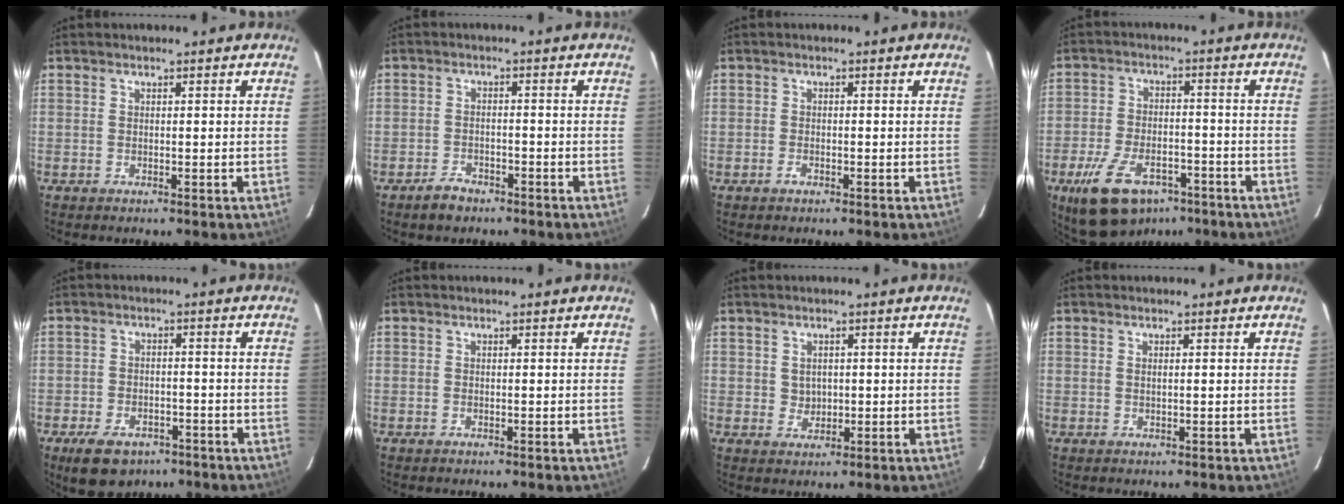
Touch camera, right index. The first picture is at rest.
{"total": 3.7, "force": [-2.8, 2.1, 1.3], "torque": [-0.032, 0.009, -0.044]}
{"total": 1.1, "force": [-0.7, 0.5, 0.7], "torque": [-0.014, -0.001, -0.013]}
{"total": 14.3, "force": [-9.0, 7.5, 8.3], "torque": [-0.178, -0.013, -0.146]}
{"total": 9.8, "force": [-6.5, 5.8, 4.6], "torque": [-0.111, -0.005, -0.091]}
{"total": 0.0}
{"total": 2.6, "force": [0.3, 2.4, 0.8], "torque": [-0.011, 0.004, 0.010]}
{"total": 0.5, "force": [0.1, 0.0, 0.5], "torque": [-0.011, 0.002, 0.002]}